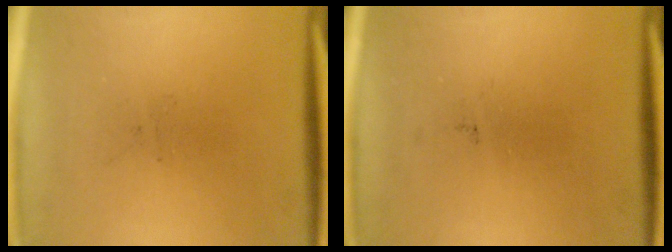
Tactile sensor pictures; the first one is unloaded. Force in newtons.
{"total": 0.0}